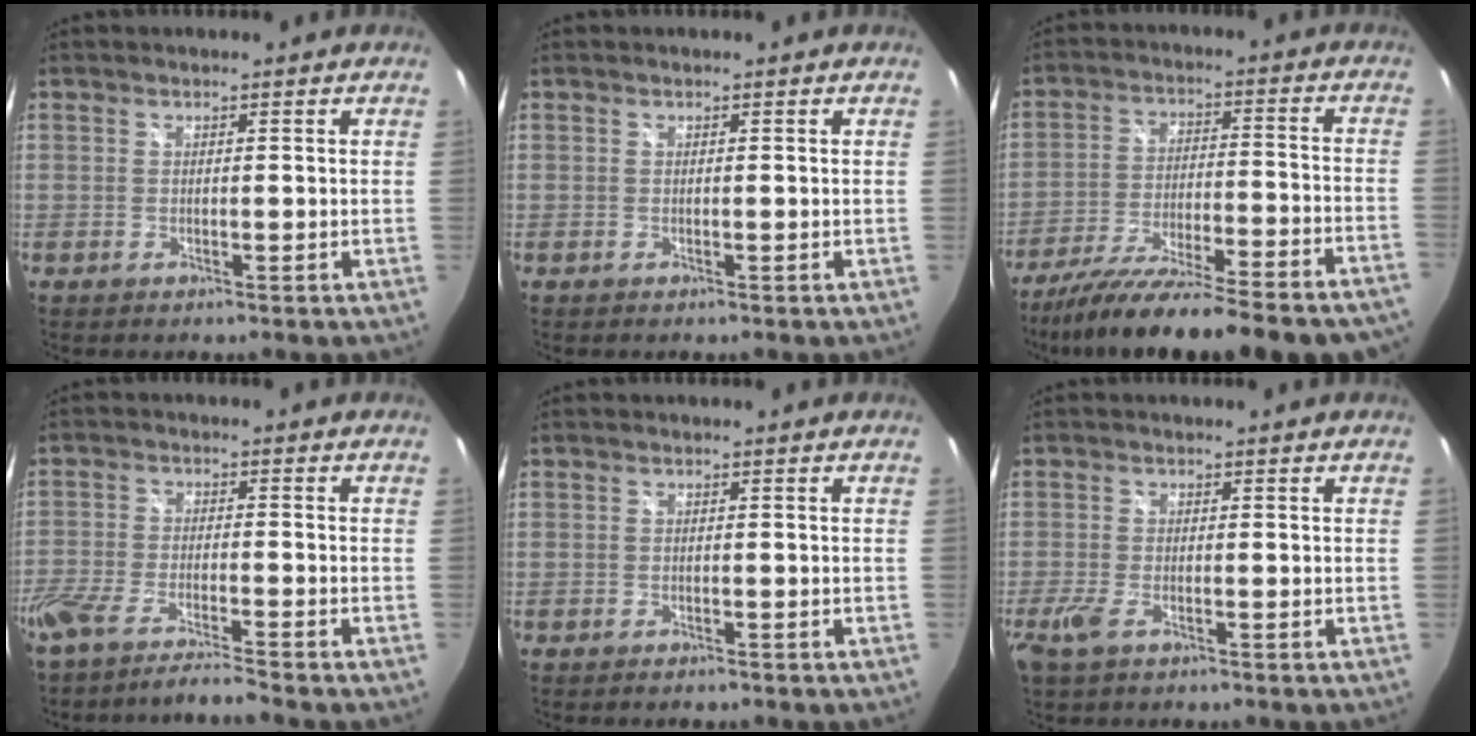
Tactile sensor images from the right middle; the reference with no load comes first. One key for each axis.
{"total": 0.0}
{"total": 26.4, "fx": -22.8, "fy": 2.3, "fz": 13.2, "tx": -0.225, "ty": -0.077, "tz": -0.330}
{"total": 8.6, "fx": -7.7, "fy": -0.4, "fz": 3.8, "tx": -0.096, "ty": -0.026, "tz": -0.139}
{"total": 1.1, "fx": -0.9, "fy": 0.5, "fz": 0.4, "tx": -0.009, "ty": -0.004, "tz": -0.016}
{"total": 3.2, "fx": -1.8, "fy": 1.2, "fz": 2.3, "tx": -0.055, "ty": -0.009, "tz": -0.036}